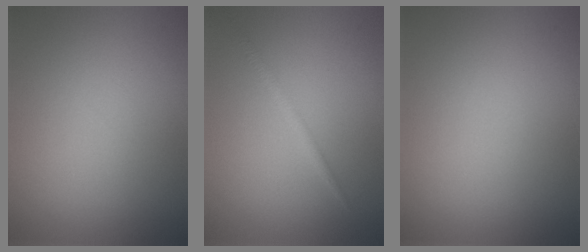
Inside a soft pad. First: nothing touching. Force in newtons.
{"total": 1.3, "press": 1.3, "slide": 0.0}
{"total": 0.0}